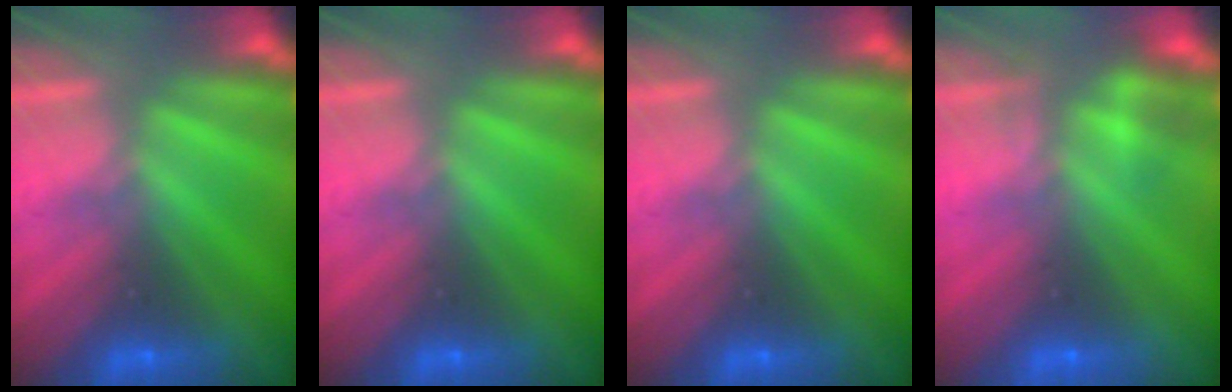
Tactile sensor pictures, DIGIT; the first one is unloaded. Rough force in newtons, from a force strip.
{"total": 0.0}
{"total": 0.0}
{"total": 2.3}